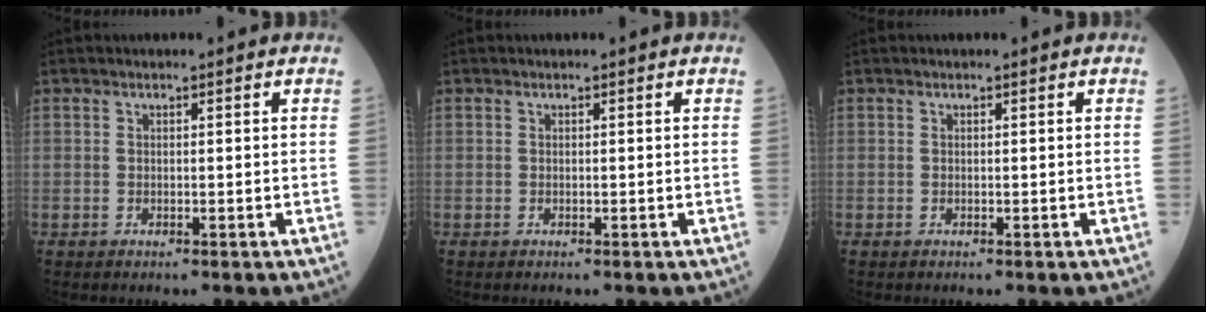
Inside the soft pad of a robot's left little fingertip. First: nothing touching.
{"total": 0.0}
{"total": 0.0}